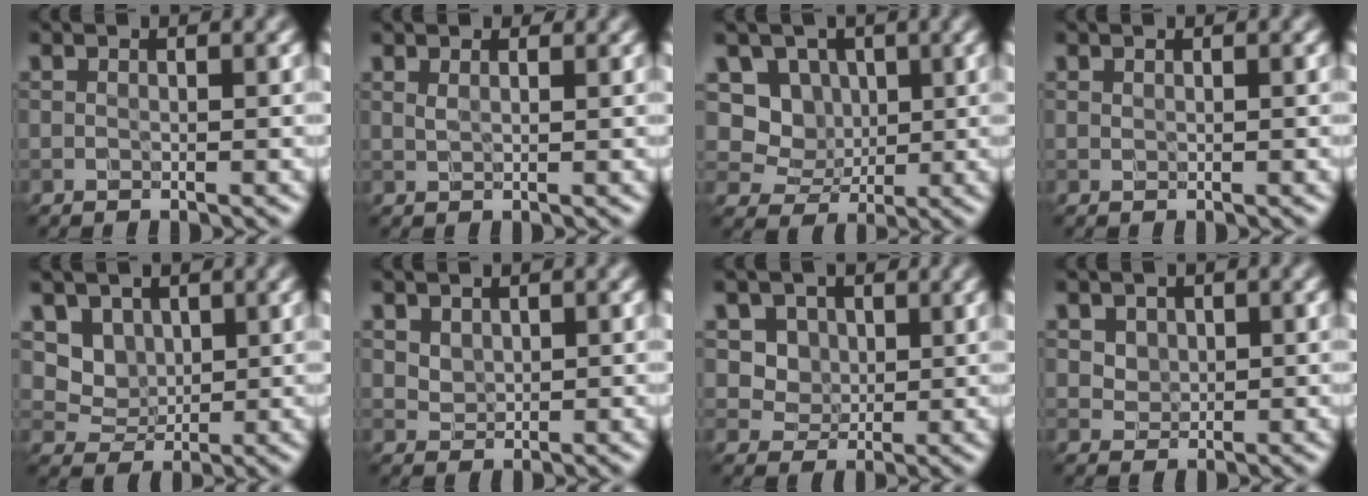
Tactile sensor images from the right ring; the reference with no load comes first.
{"total": 1.5, "force": [1.2, 0.6, 0.7], "torque": [-0.017, -0.001, 0.019]}
{"total": 3.9, "force": [1.3, 3.5, 1.4], "torque": [-0.027, -0.007, 0.017]}
{"total": 0.0}
{"total": 3.2, "force": [1.8, 2.4, 1.0], "torque": [-0.031, -0.021, 0.054]}
{"total": 1.2, "force": [0.9, 0.8, 0.3], "torque": [-0.010, -0.005, 0.027]}
{"total": 4.4, "force": [2.0, 3.5, 1.7], "torque": [-0.046, -0.004, 0.043]}
{"total": 2.5, "force": [1.5, 1.7, 0.9], "torque": [-0.031, 0.003, 0.041]}